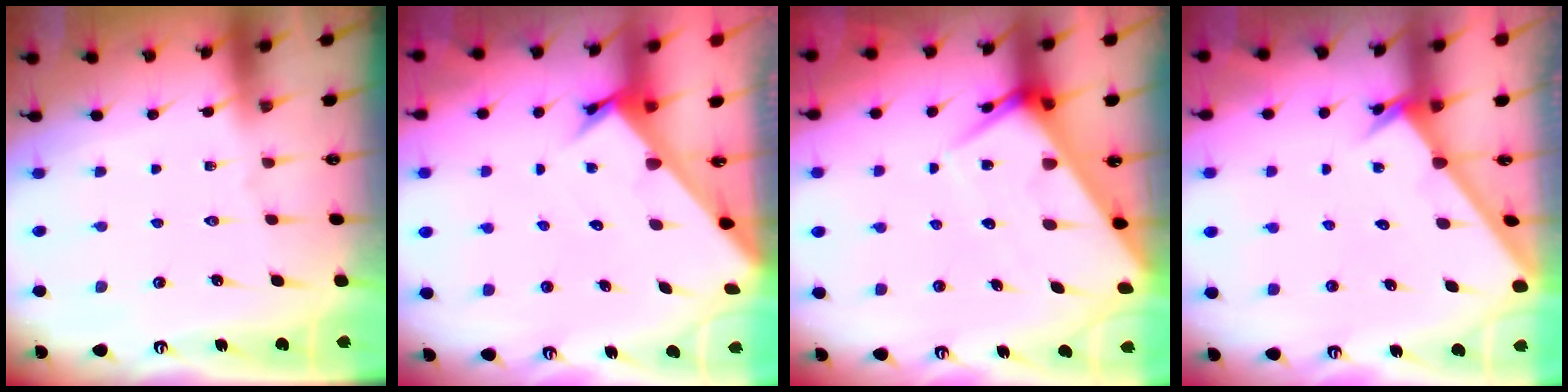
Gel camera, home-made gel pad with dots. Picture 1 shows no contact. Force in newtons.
{"total": 2.8, "press": 2.8, "slide": 0.2}
{"total": 8.1, "press": 8.0, "slide": 0.5}
{"total": 2.6, "press": 2.6, "slide": 0.1}